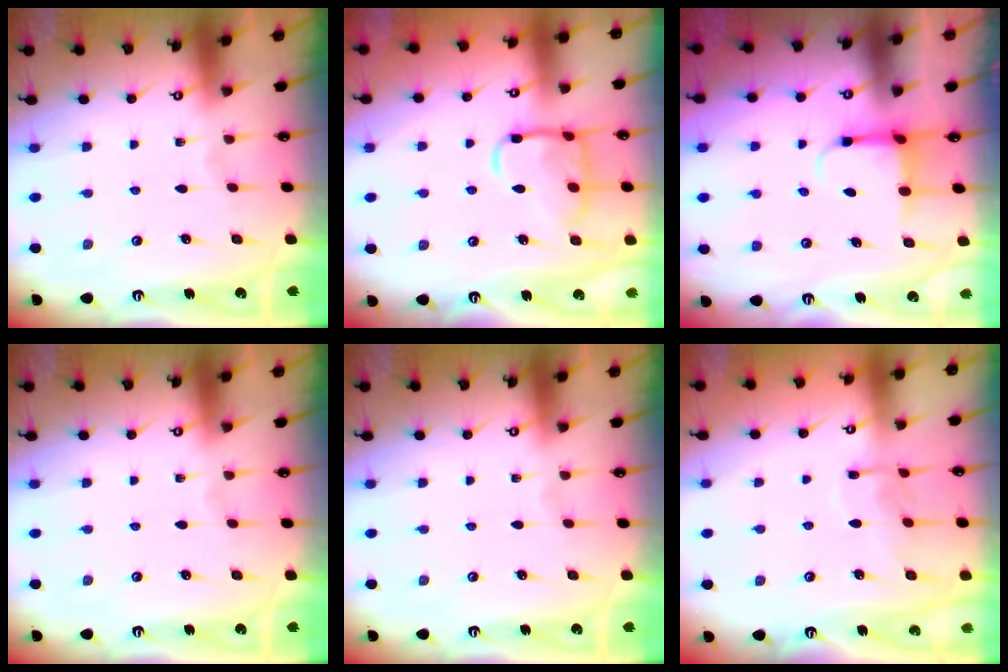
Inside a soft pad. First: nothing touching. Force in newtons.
{"total": 12.9, "press": 12.8, "slide": 1.1}
{"total": 3.9, "press": 3.7, "slide": 1.2}
{"total": 0.0}
{"total": 0.0}
{"total": 8.1, "press": 8.0, "slide": 0.6}